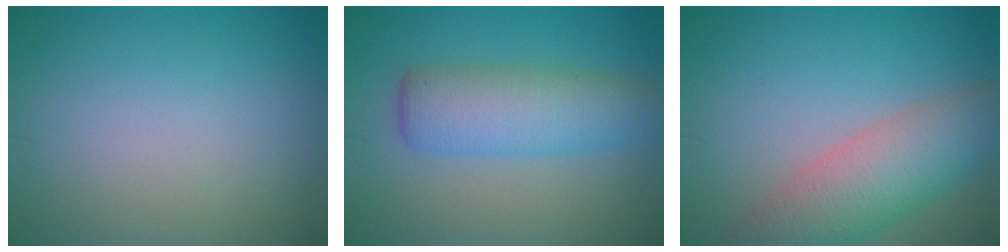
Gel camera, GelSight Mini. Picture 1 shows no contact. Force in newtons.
{"total": 5.7, "press": 5.7, "slide": 0.4}
{"total": 6.6, "press": 6.6, "slide": 0.3}